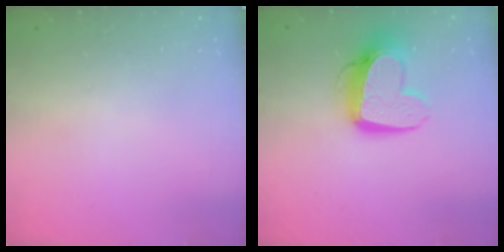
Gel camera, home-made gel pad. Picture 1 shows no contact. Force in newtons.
{"total": 13.0, "press": 12.9, "slide": 1.4}